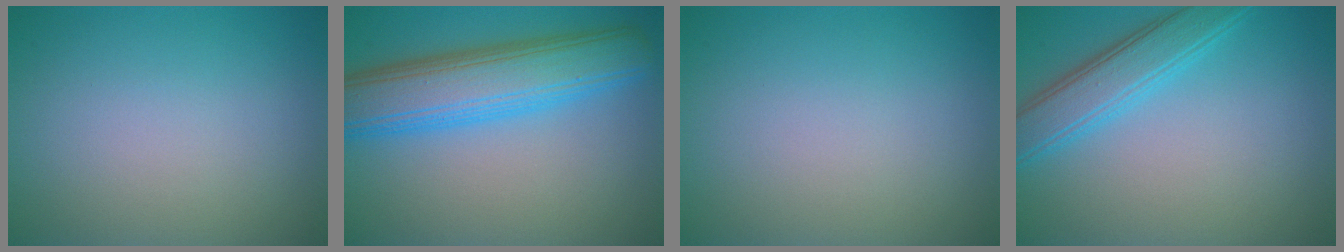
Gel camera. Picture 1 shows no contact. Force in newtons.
{"total": 8.4, "press": 8.4, "slide": 0.2}
{"total": 0.0}
{"total": 4.2, "press": 4.2, "slide": 0.3}